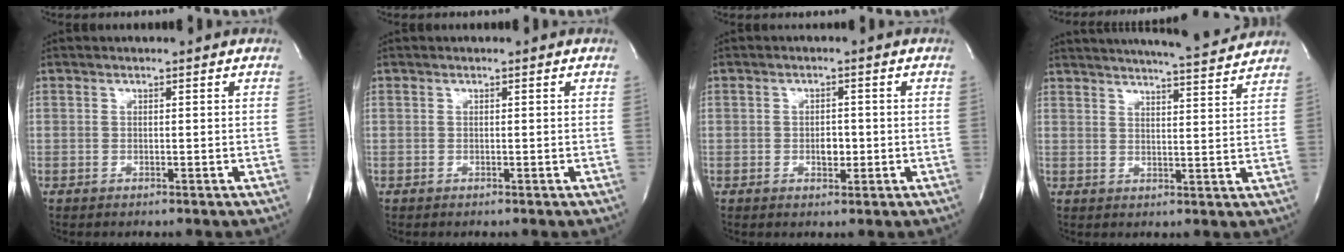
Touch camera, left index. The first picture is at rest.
{"total": 0.0}
{"total": 2.3, "force": [-0.5, 1.4, 1.8], "torque": [-0.029, 0.003, -0.004]}
{"total": 14.9, "force": [13.8, 0.4, 5.6], "torque": [-0.094, -0.007, 0.182]}